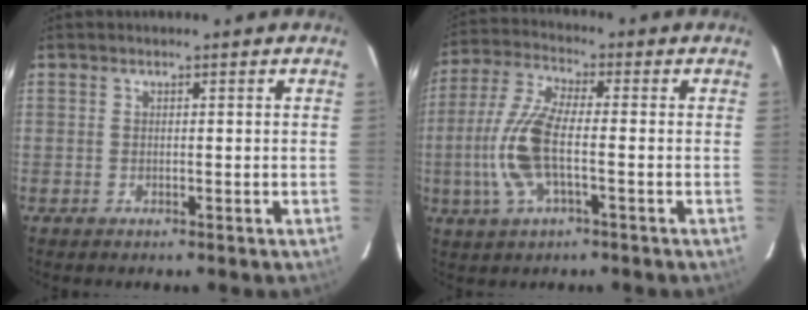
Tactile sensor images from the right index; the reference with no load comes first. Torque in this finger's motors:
{"motor_torque": [1.69, -0.22, 0.60, 0.15]}